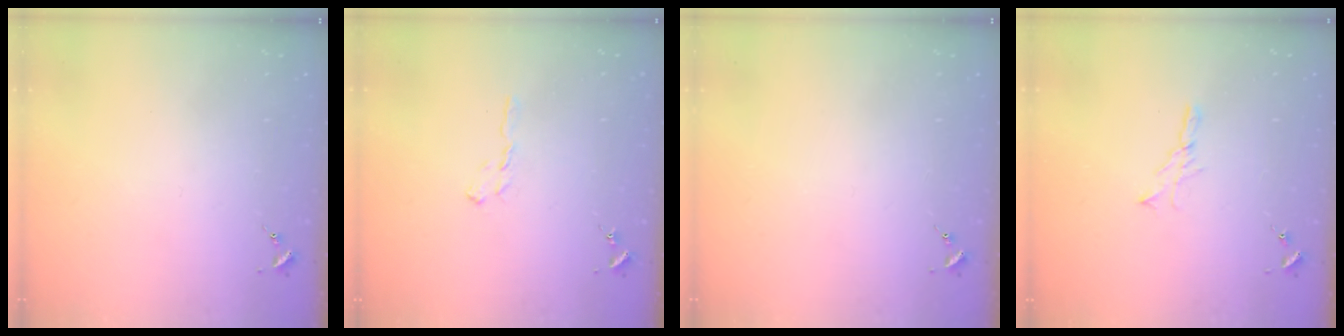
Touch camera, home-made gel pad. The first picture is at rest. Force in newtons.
{"total": 5.5, "press": 5.5, "slide": 0.6}
{"total": 0.0}
{"total": 5.2, "press": 5.2, "slide": 0.3}